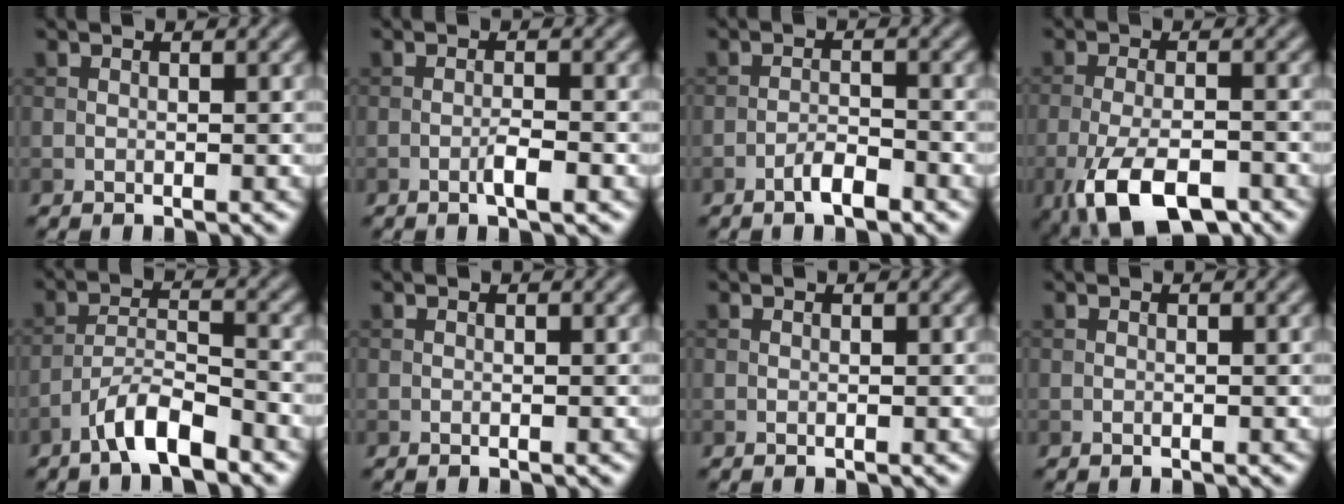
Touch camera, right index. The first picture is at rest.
{"total": 1.9, "force": [-0.9, 0.3, 1.7], "torque": [-0.029, 0.003, -0.018]}
{"total": 2.3, "force": [-1.6, 0.6, 1.6], "torque": [-0.026, 0.005, -0.031]}
{"total": 7.9, "force": [-4.4, 3.1, 5.8], "torque": [-0.115, -0.016, -0.079]}
{"total": 4.8, "force": [-3.5, 1.1, 3.1], "torque": [-0.054, 0.008, -0.070]}
{"total": 0.0}
{"total": 0.0}
{"total": 0.0}